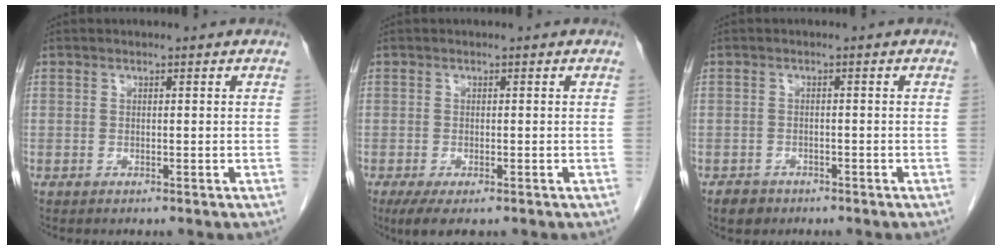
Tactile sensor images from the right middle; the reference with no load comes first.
{"total": 4.0, "force": [-2.6, 1.2, 2.8], "torque": [-0.049, -0.011, -0.041]}
{"total": 2.2, "force": [-1.5, 1.5, 0.4], "torque": [-0.014, 0.004, -0.021]}